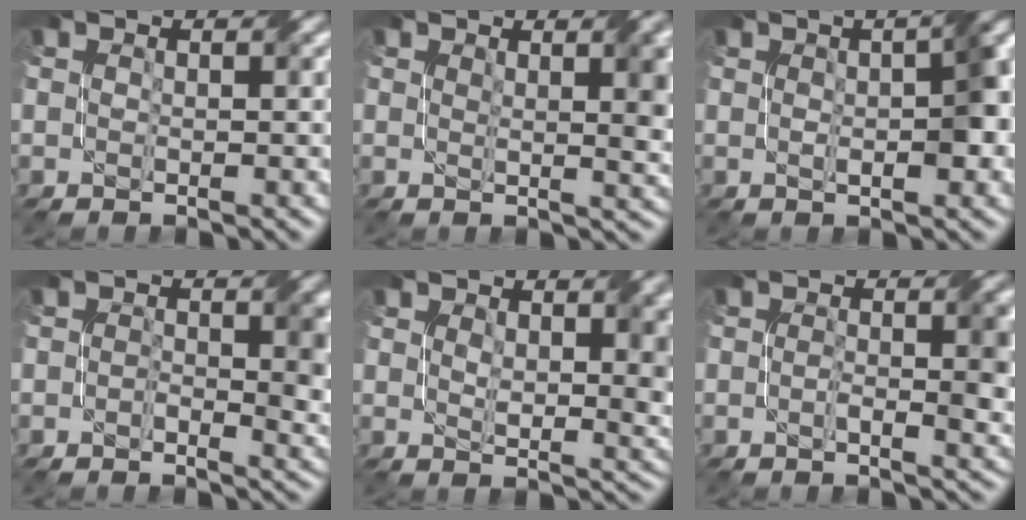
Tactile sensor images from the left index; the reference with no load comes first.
{"total": 4.1, "force": [1.5, 1.1, 3.6], "torque": [-0.038, 0.002, 0.023]}
{"total": 5.8, "force": [0.4, 1.9, 5.5], "torque": [-0.071, 0.014, 0.005]}
{"total": 3.8, "force": [-0.1, 1.8, 3.4], "torque": [-0.042, -0.002, -0.004]}
{"total": 5.4, "force": [1.4, 2.6, 4.6], "torque": [-0.065, -0.005, 0.029]}
{"total": 4.0, "force": [-0.3, 1.2, 3.9], "torque": [-0.062, -0.003, -0.005]}